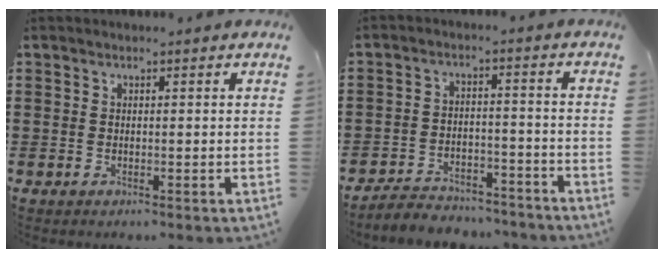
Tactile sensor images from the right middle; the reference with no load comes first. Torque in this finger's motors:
{"motor_torque": [1.62, -0.52, 0.21, 0.03]}